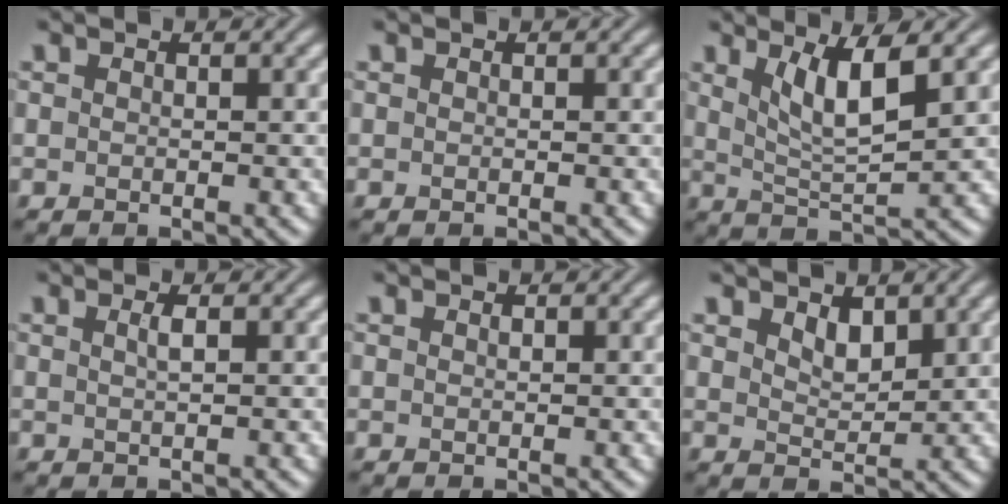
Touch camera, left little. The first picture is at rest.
{"total": 0.0}
{"total": 4.7, "force": [1.9, 1.1, 4.1], "torque": [-0.080, -0.009, 0.040]}
{"total": 1.2, "force": [0.4, 0.4, 1.1], "torque": [-0.017, 0.004, 0.004]}
{"total": 0.0}
{"total": 2.1, "force": [1.3, 1.0, 1.2], "torque": [-0.026, -0.006, 0.026]}